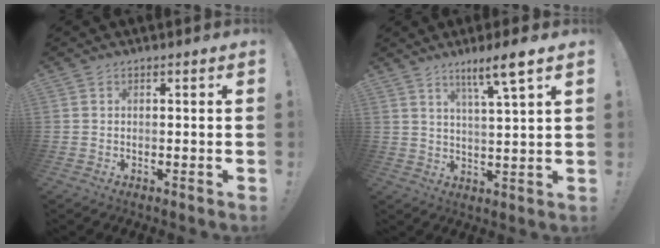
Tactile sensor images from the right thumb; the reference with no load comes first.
{"total": 8.3, "force": [5.1, -0.1, 6.6], "torque": [-0.098, -0.031, 0.078]}